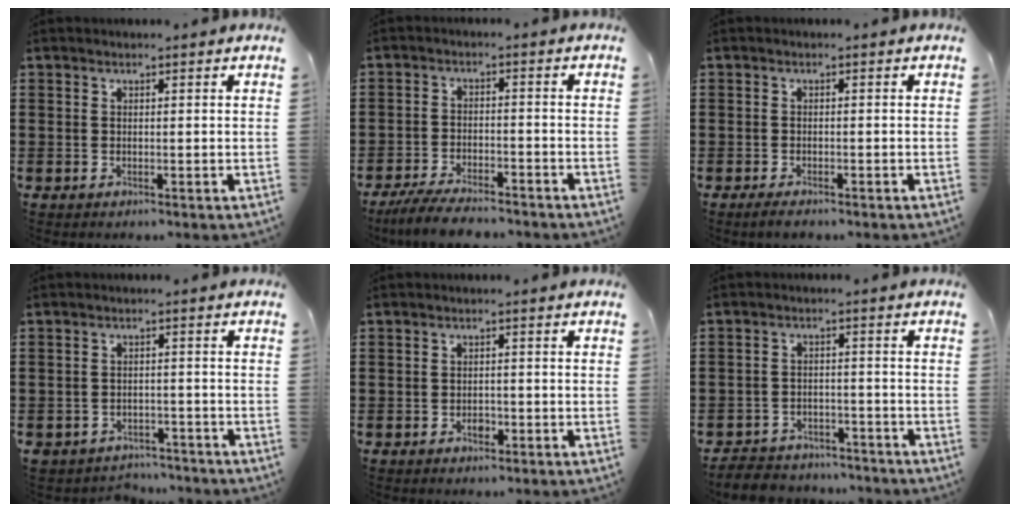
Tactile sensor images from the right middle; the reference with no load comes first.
{"total": 5.2, "force": [-4.9, 0.6, 1.8], "torque": [-0.042, -0.005, -0.095]}
{"total": 1.3, "force": [-1.1, 0.3, 0.7], "torque": [-0.015, -0.001, -0.020]}
{"total": 2.8, "force": [-2.7, 0.7, -0.3], "torque": [-0.004, -0.002, -0.060]}
{"total": 1.5, "force": [-0.8, 0.8, 0.9], "torque": [-0.020, 0.000, -0.016]}
{"total": 3.8, "force": [-3.8, 0.7, -0.1], "torque": [-0.003, 0.004, -0.079]}